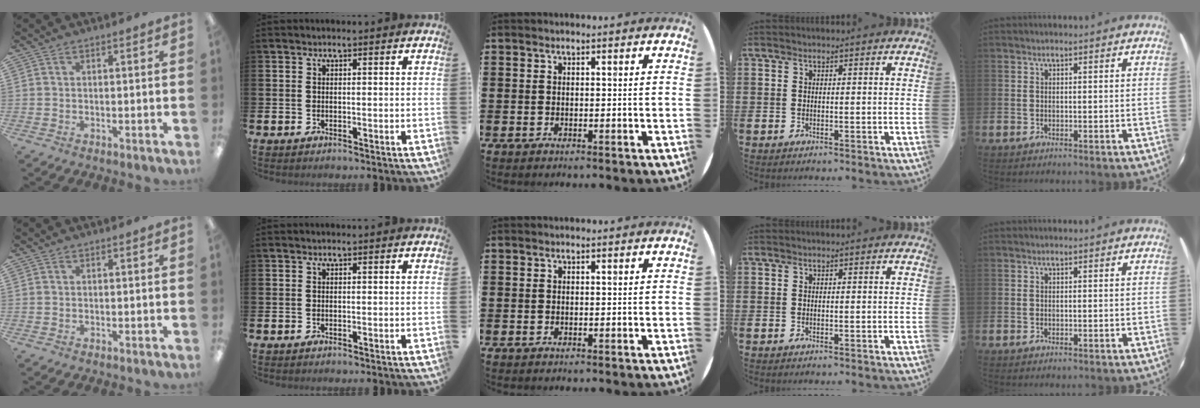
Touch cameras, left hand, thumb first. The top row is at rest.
{}